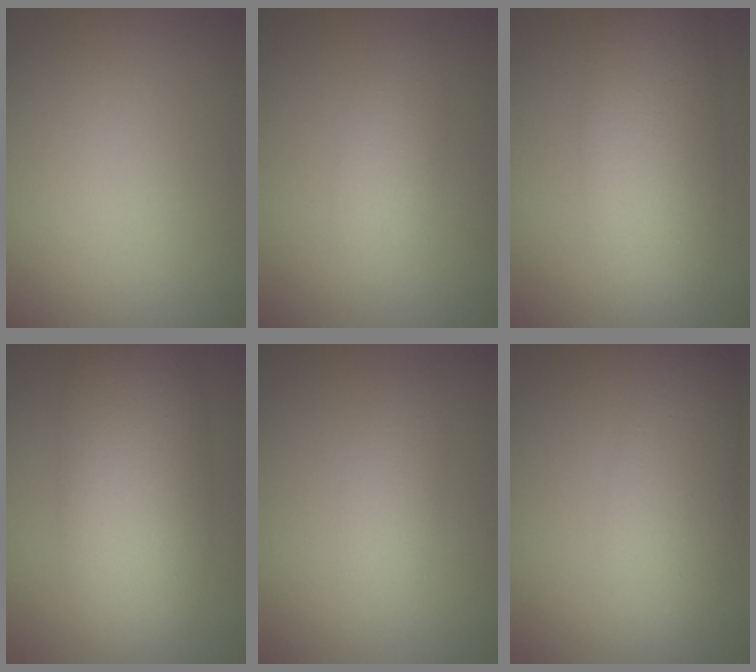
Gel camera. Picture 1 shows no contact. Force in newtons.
{"total": 2.3, "press": 2.3, "slide": 0.1}
{"total": 7.1, "press": 7.1, "slide": 0.0}
{"total": 9.3, "press": 9.3, "slide": 0.1}
{"total": 1.9, "press": 1.9, "slide": 0.1}
{"total": 4.9, "press": 4.9, "slide": 0.1}